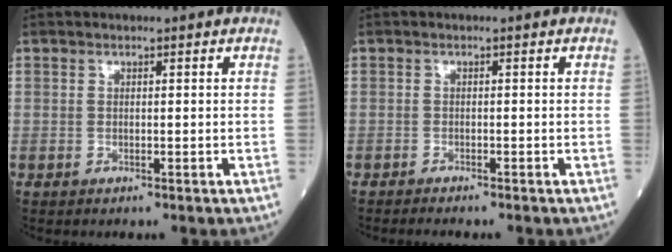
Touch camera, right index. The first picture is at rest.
{"total": 2.2, "force": [-2.0, 0.1, 0.9], "torque": [-0.016, -0.004, -0.028]}